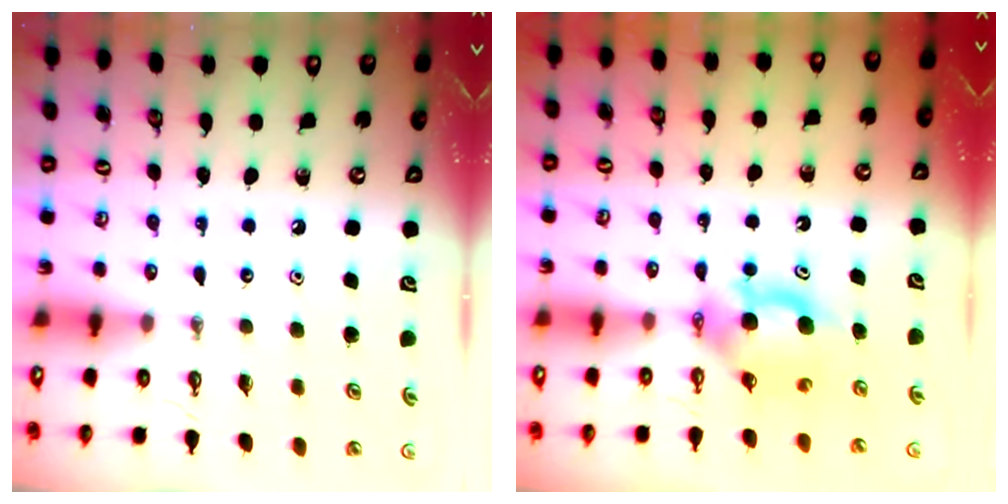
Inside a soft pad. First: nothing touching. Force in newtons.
{"total": 7.9, "press": 4.8, "slide": 6.2}